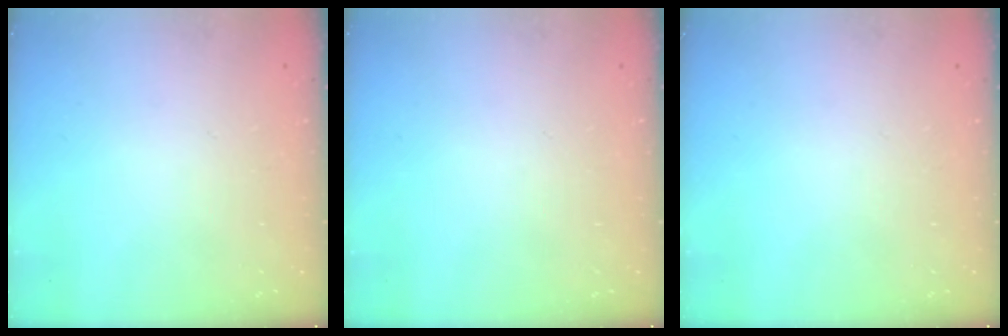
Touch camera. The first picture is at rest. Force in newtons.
{"total": 0.0}
{"total": 0.0}